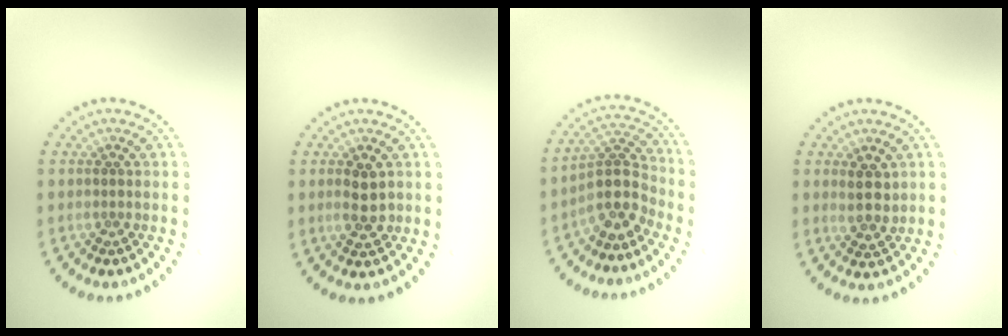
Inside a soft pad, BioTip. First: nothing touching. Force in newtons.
{"total": 2.5, "press": 2.5, "slide": 0.2}
{"total": 3.9, "press": 3.3, "slide": 2.2}
{"total": 2.5, "press": 2.2, "slide": 1.0}